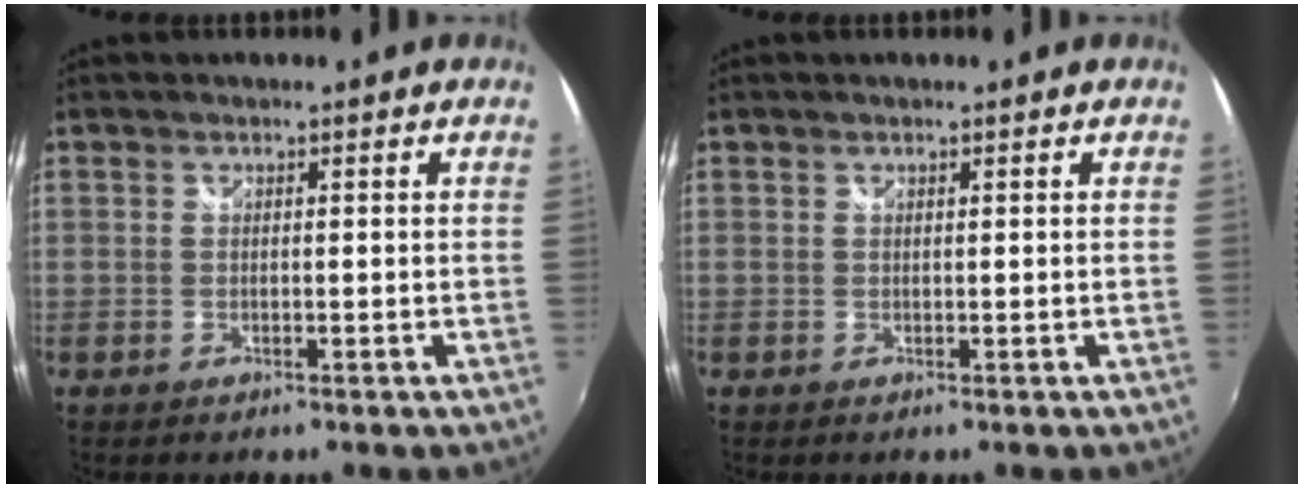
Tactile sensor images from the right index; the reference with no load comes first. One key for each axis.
{"total": 0.0}